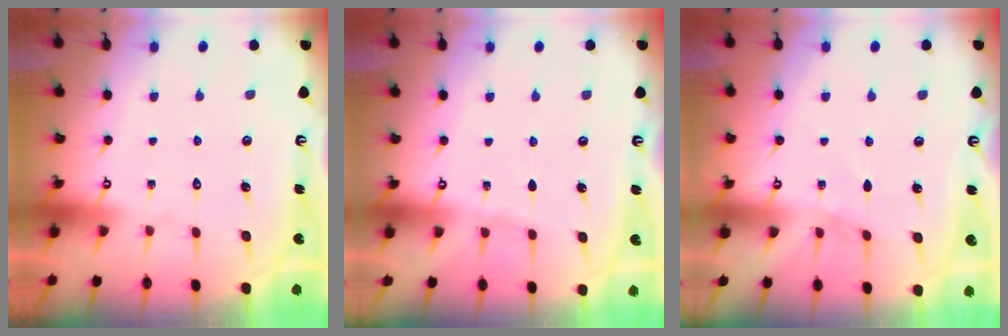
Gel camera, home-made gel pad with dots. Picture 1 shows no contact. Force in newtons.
{"total": 1.8, "press": 1.8, "slide": 0.3}
{"total": 3.6, "press": 3.6, "slide": 0.4}